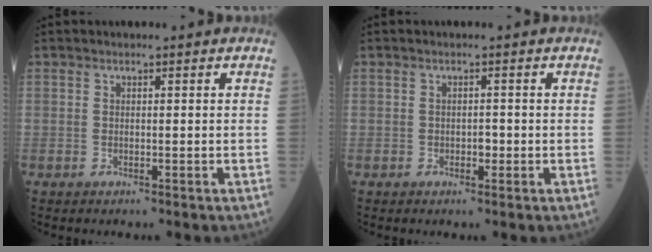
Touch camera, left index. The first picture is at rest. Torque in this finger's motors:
{"motor_torque": [0.13, 0.02, 0.01, 0.00]}